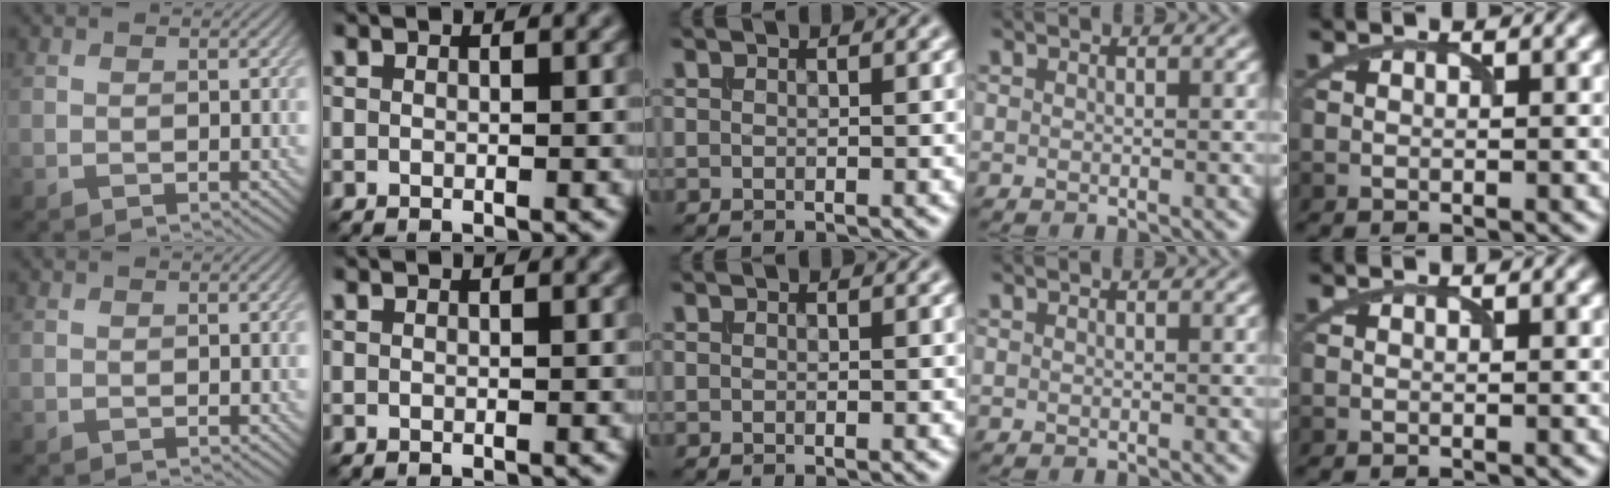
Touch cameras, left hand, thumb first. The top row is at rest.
{}